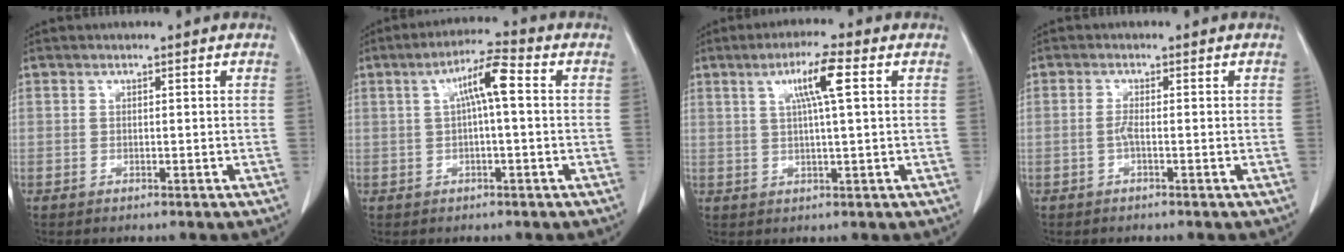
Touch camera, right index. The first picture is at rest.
{"total": 6.3, "force": [1.0, 0.6, 6.2], "torque": [-0.110, 0.020, 0.015]}
{"total": 6.2, "force": [2.0, -0.3, 5.8], "torque": [-0.103, 0.006, 0.035]}
{"total": 1.3, "force": [-0.4, 0.0, 1.2], "torque": [-0.026, 0.000, -0.010]}